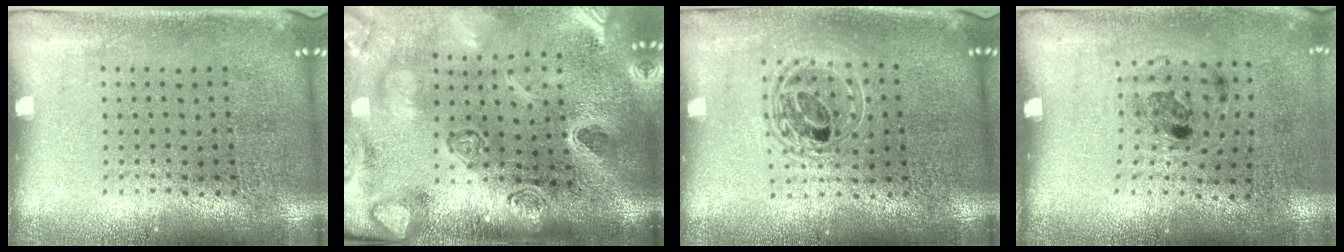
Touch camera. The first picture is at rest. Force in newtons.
{"total": 4.2, "press": 3.2, "slide": 2.7}
{"total": 1.7, "press": 1.4, "slide": 1.0}
{"total": 1.2, "press": 0.8, "slide": 0.9}